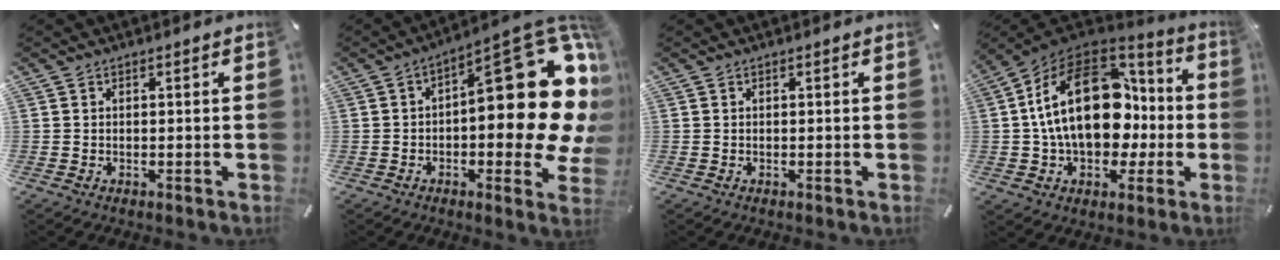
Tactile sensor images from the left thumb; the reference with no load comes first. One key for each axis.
{"total": 24.7, "fx": 5.3, "fy": 10.3, "fz": 21.8, "tx": -0.271, "ty": -0.063, "tz": 0.095}
{"total": 0.0}
{"total": 24.9, "fx": 2.2, "fy": 16.6, "fz": 18.4, "tx": -0.335, "ty": 0.000, "tz": 0.046}